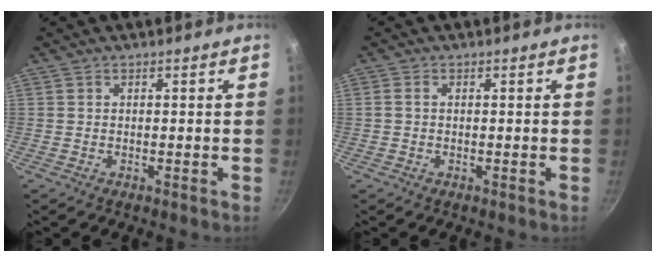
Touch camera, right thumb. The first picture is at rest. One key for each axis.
{"total": 1.0, "fx": 0.0, "fy": 0.7, "fz": 0.7, "tx": -0.014, "ty": 0.004, "tz": -0.001}